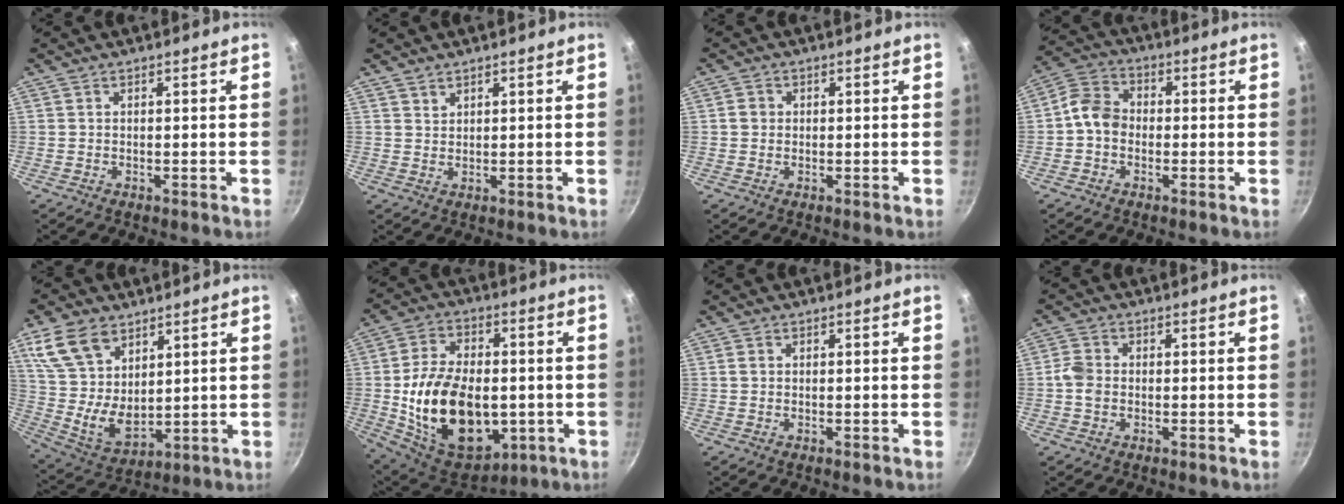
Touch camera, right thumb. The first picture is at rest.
{"total": 1.4, "force": [1.2, 0.6, 0.2], "torque": [0.002, -0.004, 0.025]}
{"total": 1.7, "force": [0.1, 1.6, 0.6], "torque": [-0.004, 0.006, -0.001]}
{"total": 6.8, "force": [-1.1, 5.5, 3.9], "torque": [-0.050, 0.024, -0.042]}
{"total": 14.8, "force": [7.6, 9.3, 8.6], "torque": [-0.151, -0.035, 0.165]}
{"total": 23.3, "force": [-2.8, 14.9, 17.7], "torque": [-0.287, 0.005, -0.029]}
{"total": 0.8, "force": [0.1, 0.7, 0.3], "torque": [-0.004, 0.004, 0.000]}
{"total": 3.5, "force": [-0.6, 2.8, 1.9], "torque": [-0.035, 0.010, -0.020]}